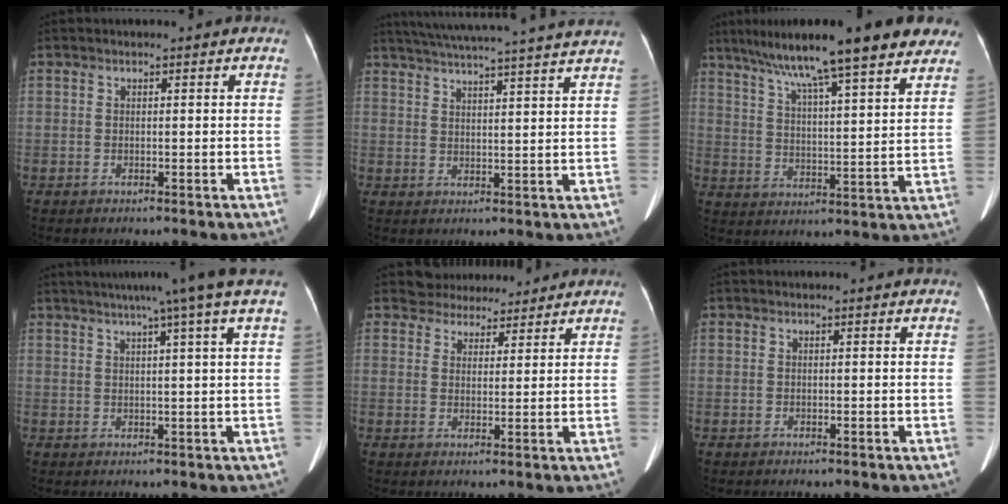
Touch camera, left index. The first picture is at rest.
{"total": 22.4, "force": [20.3, -0.8, 9.4], "torque": [-0.161, -0.009, 0.263]}
{"total": 21.9, "force": [16.9, 2.1, 13.7], "torque": [-0.221, 0.032, 0.237]}
{"total": 9.3, "force": [6.6, -2.2, 6.1], "torque": [-0.091, 0.011, 0.075]}
{"total": 5.3, "force": [4.8, 2.2, -0.1], "torque": [0.003, 0.009, 0.064]}
{"total": 0.0}